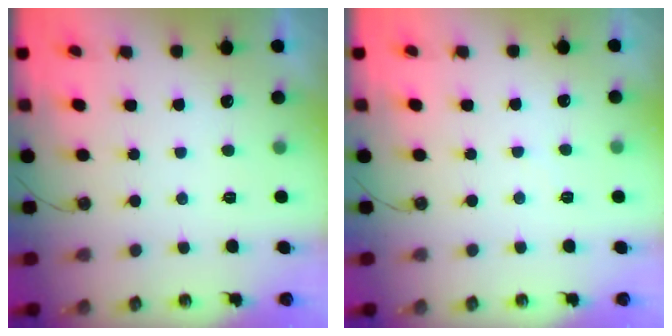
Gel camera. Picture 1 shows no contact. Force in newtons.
{"total": 2.8, "press": 2.8, "slide": 0.5}